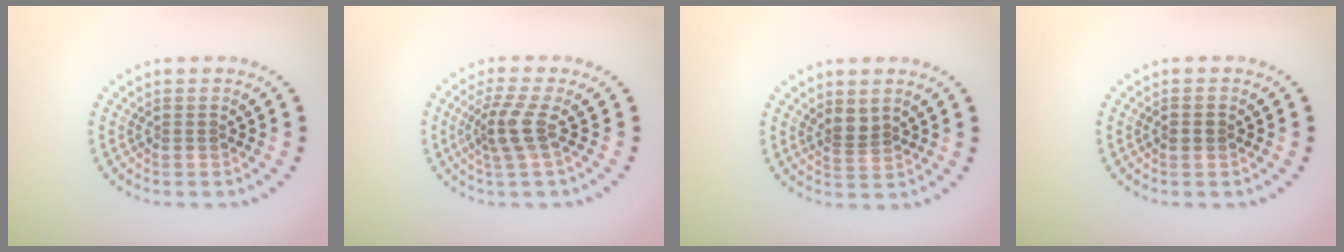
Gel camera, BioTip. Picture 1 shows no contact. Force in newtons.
{"total": 2.9, "press": 2.2, "slide": 1.8}
{"total": 1.4, "press": 1.0, "slide": 1.0}
{"total": 1.3, "press": 1.3, "slide": 0.1}